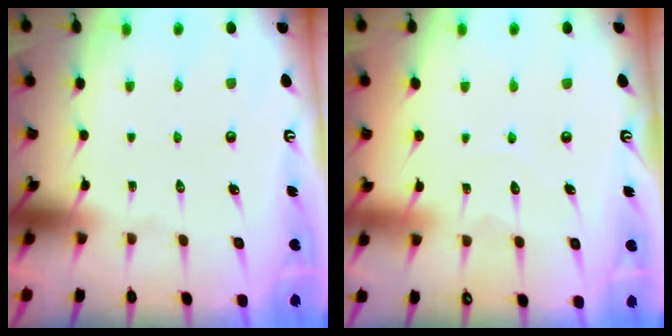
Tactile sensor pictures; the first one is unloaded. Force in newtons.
{"total": 5.4, "press": 5.4, "slide": 0.3}